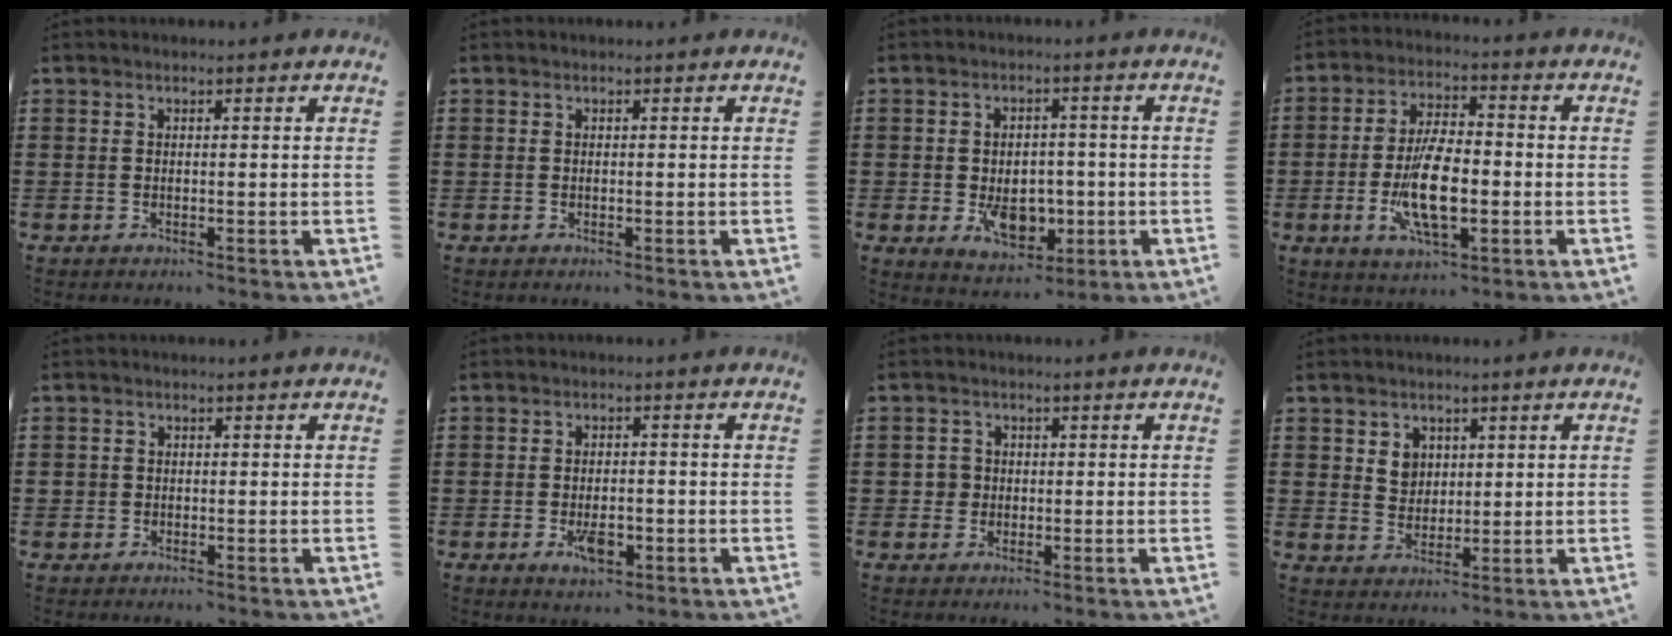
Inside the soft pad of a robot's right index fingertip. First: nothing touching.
{"total": 0.0}
{"total": 7.1, "force": [-1.6, 5.0, 4.8], "torque": [-0.064, 0.003, -0.028]}
{"total": 10.7, "force": [-2.2, 4.1, 9.6], "torque": [-0.198, -0.012, -0.037]}
{"total": 0.9, "force": [-0.2, 0.9, 0.2], "torque": [-0.005, 0.004, -0.006]}
{"total": 4.2, "force": [-1.4, 2.0, 3.5], "torque": [-0.058, -0.005, -0.026]}
{"total": 2.1, "force": [-0.1, 2.0, 0.5], "torque": [-0.018, 0.008, -0.004]}
{"total": 3.5, "force": [1.7, 2.9, 1.1], "torque": [-0.024, 0.006, 0.029]}